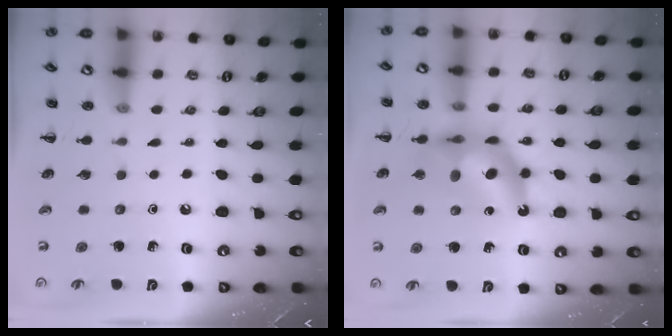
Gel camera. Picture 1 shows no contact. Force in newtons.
{"total": 12.2, "press": 11.6, "slide": 3.7}